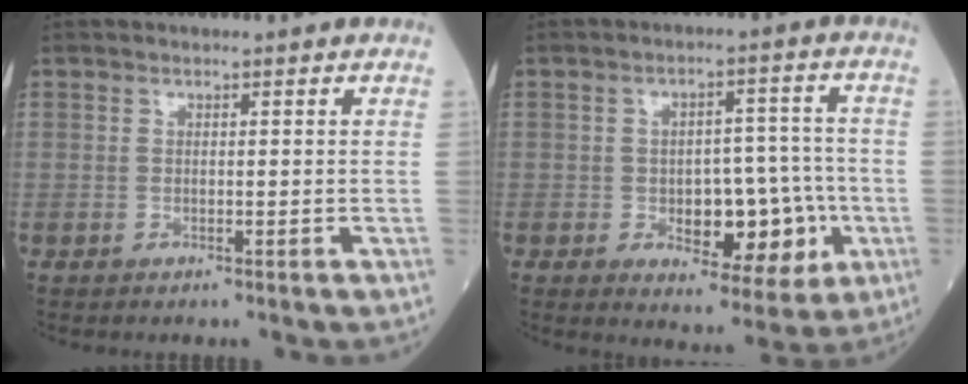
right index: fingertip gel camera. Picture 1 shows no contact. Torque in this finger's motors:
{"motor_torque": [0.32, -0.18, 0.15, 0.07]}